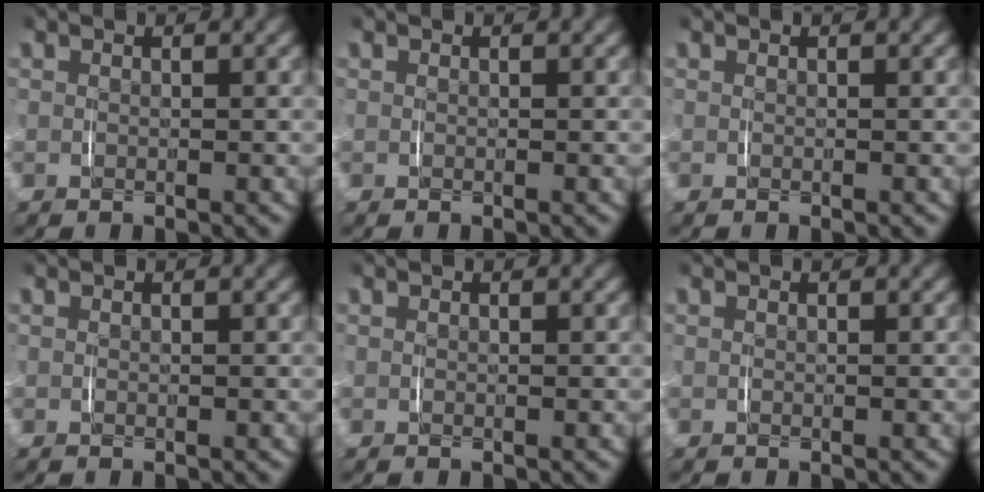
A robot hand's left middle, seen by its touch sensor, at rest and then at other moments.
{"total": 0.0}
{"total": 0.0}
{"total": 0.0}
{"total": 0.0}
{"total": 0.0}